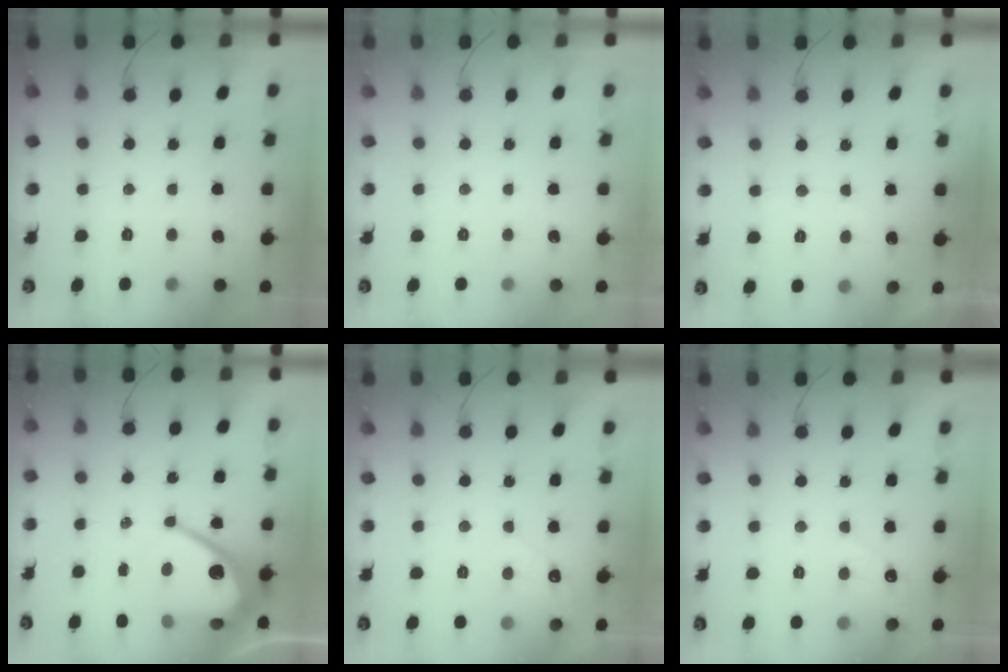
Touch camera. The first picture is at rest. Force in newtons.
{"total": 0.0}
{"total": 2.9, "press": 2.9, "slide": 0.2}
{"total": 12.8, "press": 12.8, "slide": 0.9}
{"total": 2.9, "press": 2.9, "slide": 0.1}
{"total": 2.5, "press": 2.5, "slide": 0.1}